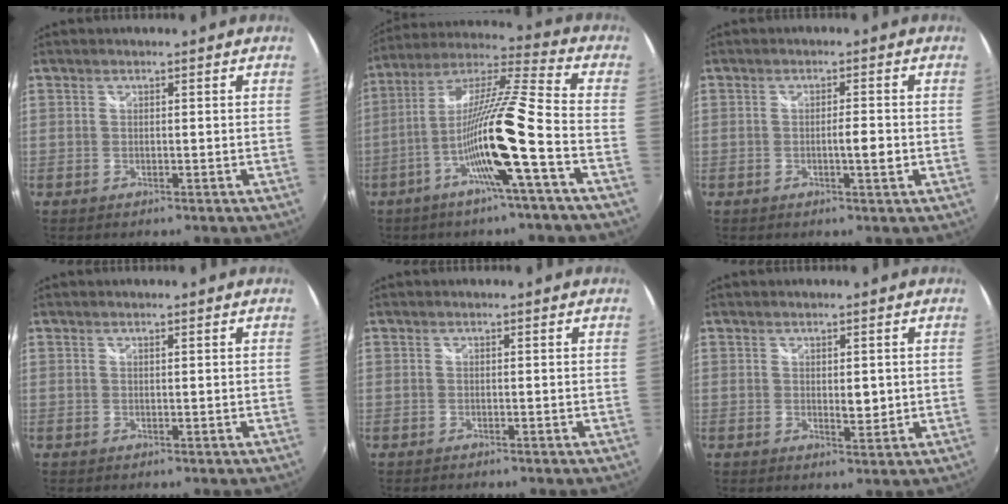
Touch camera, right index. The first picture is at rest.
{"total": 16.9, "force": [-6.7, -0.4, 15.5], "torque": [-0.275, -0.016, -0.128]}
{"total": 2.7, "force": [-0.7, 0.2, 2.6], "torque": [-0.042, -0.002, -0.012]}
{"total": 0.0}
{"total": 0.0}
{"total": 2.7, "force": [0.2, 1.3, 2.3], "torque": [-0.032, -0.004, 0.005]}